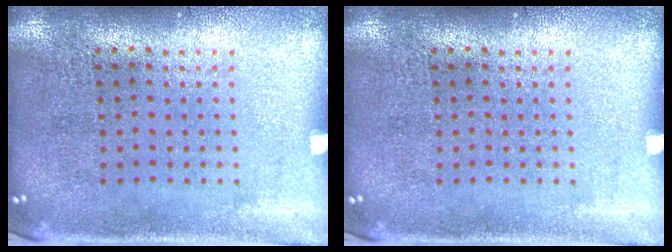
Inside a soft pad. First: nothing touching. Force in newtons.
{"total": 0.0}